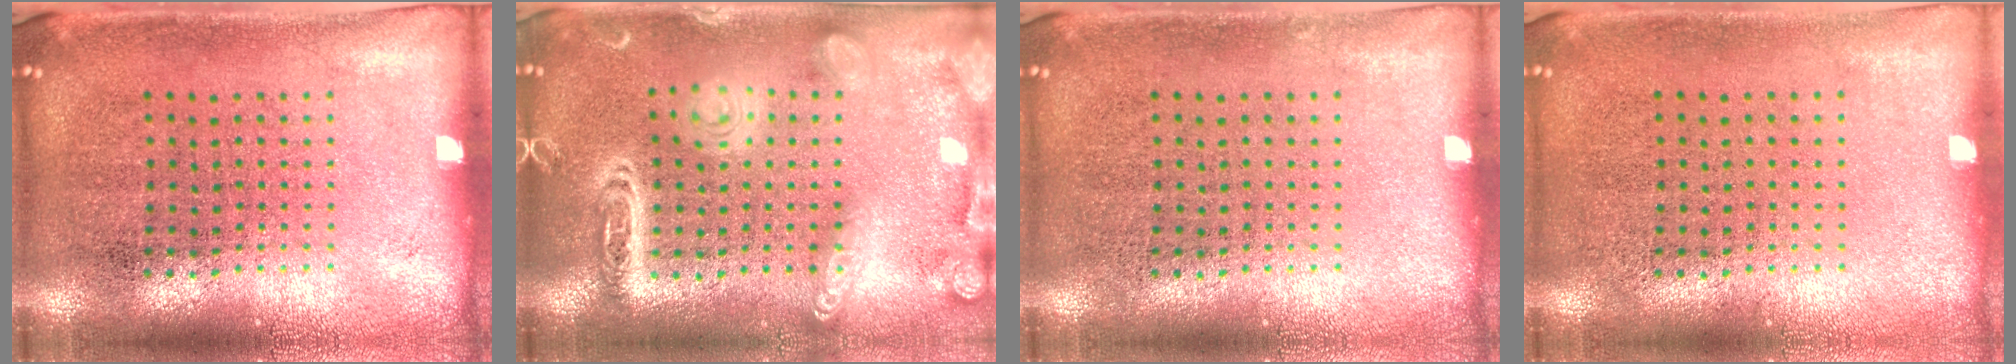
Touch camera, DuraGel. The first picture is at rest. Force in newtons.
{"total": 2.7, "press": 2.7, "slide": 0.2}
{"total": 0.0}
{"total": 0.0}